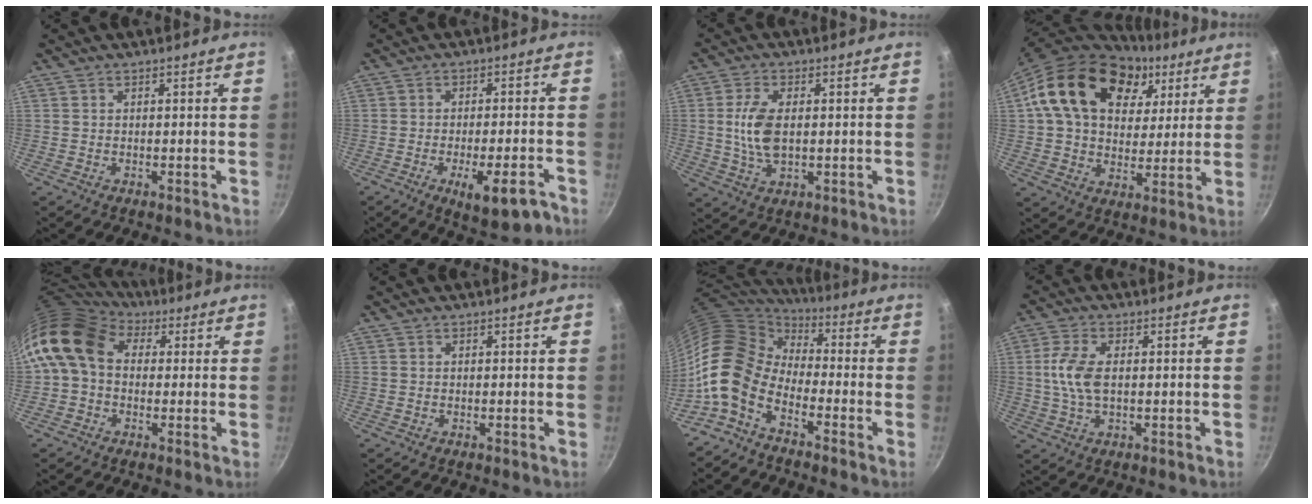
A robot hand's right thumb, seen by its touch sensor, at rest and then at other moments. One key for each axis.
{"total": 9.5, "fx": -4.8, "fy": 2.9, "fz": 7.6, "tx": -0.094, "ty": 0.014, "tz": -0.062}
{"total": 8.0, "fx": 0.5, "fy": 4.3, "fz": 6.8, "tx": -0.138, "ty": -0.002, "tz": 0.011}
{"total": 23.4, "fx": 9.3, "fy": 16.1, "fz": 14.3, "tx": -0.226, "ty": -0.004, "tz": 0.152}
{"total": 12.0, "fx": 2.7, "fy": 9.1, "fz": 7.4, "tx": -0.121, "ty": 0.012, "tz": 0.025}
{"total": 0.0}
{"total": 13.3, "fx": -6.7, "fy": 8.1, "fz": 8.2, "tx": -0.136, "ty": 0.060, "tz": -0.148}
{"total": 7.3, "fx": 0.5, "fy": 3.7, "fz": 6.3, "tx": -0.134, "ty": 0.005, "tz": 0.008}